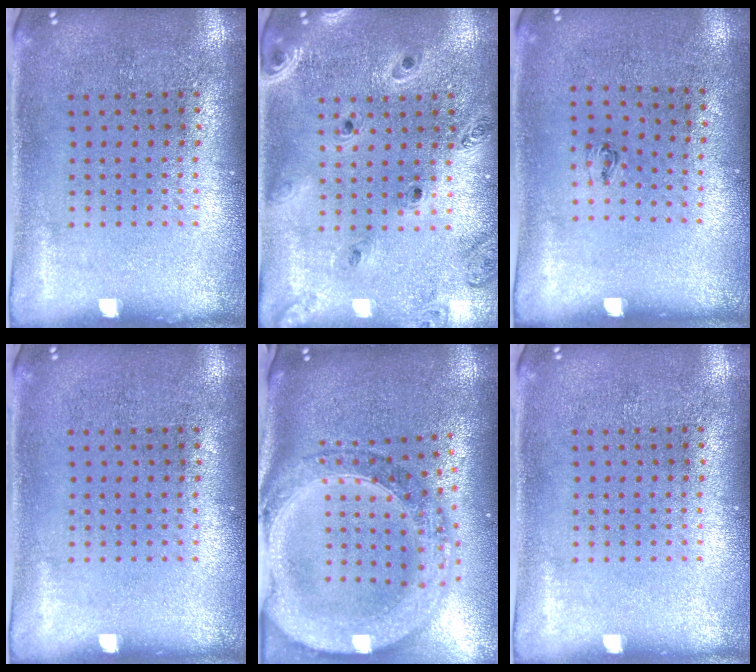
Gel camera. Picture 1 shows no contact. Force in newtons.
{"total": 1.3, "press": 1.3, "slide": 0.2}
{"total": 0.5, "press": 0.2, "slide": 0.5}
{"total": 0.0}
{"total": 2.9, "press": 2.4, "slide": 1.5}
{"total": 0.0}